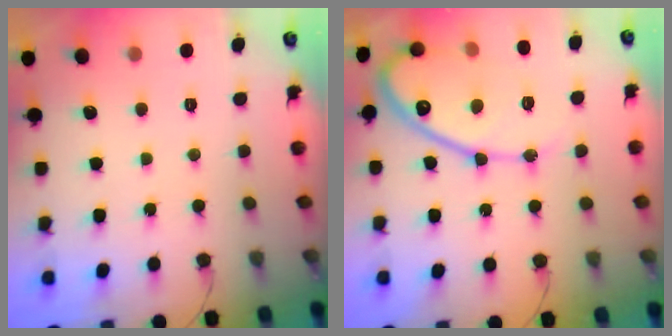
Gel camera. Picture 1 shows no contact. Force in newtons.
{"total": 16.1, "press": 16.0, "slide": 1.3}